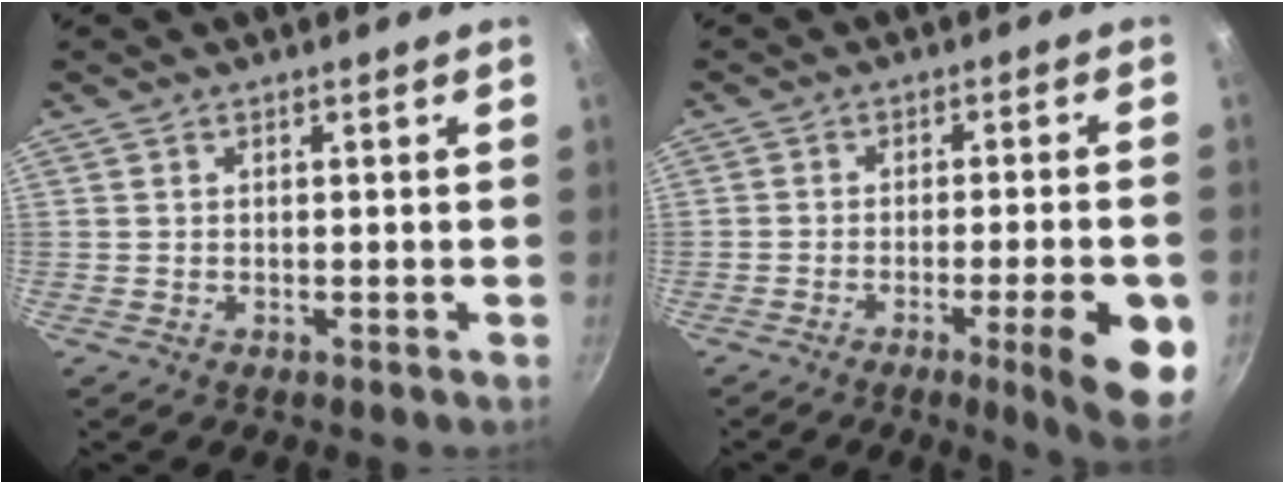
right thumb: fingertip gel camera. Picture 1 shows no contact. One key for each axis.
{"total": 12.2, "fx": -4.3, "fy": 2.0, "fz": 11.2, "tx": -0.135, "ty": 0.015, "tz": -0.055}